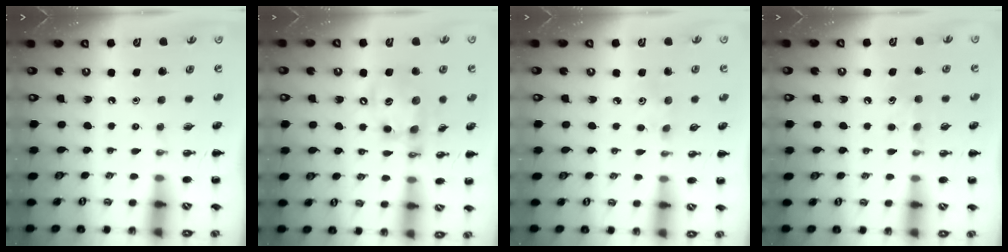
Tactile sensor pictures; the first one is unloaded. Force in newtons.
{"total": 14.3, "press": 14.0, "slide": 3.2}
{"total": 2.9, "press": 2.8, "slide": 0.8}
{"total": 5.5, "press": 5.2, "slide": 1.7}